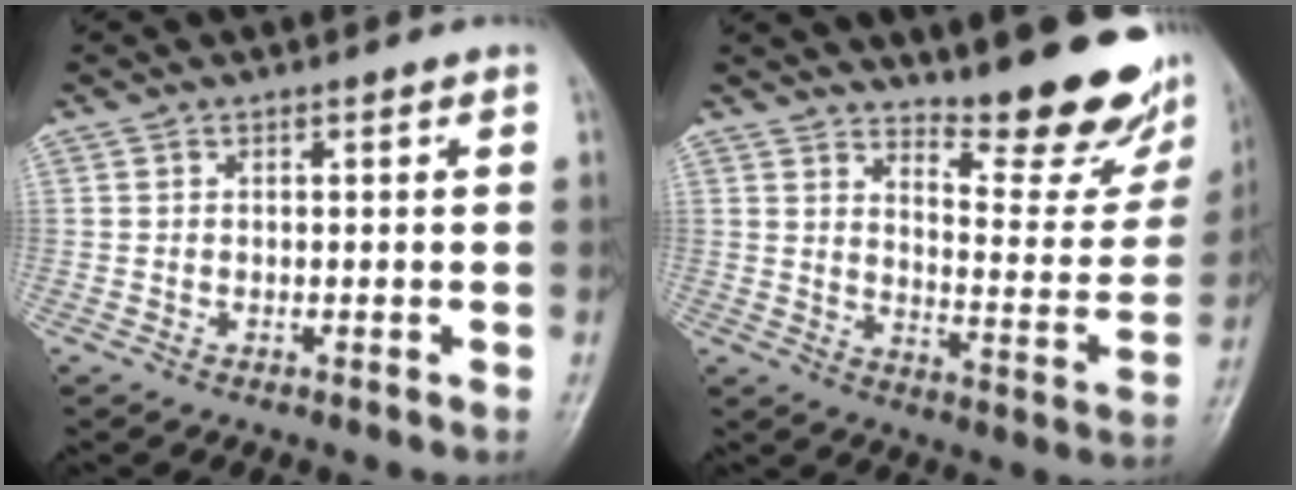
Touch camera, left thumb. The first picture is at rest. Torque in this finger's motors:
{"motor_torque": [0.12, 0.28, 0.22, -0.88, 0.16]}